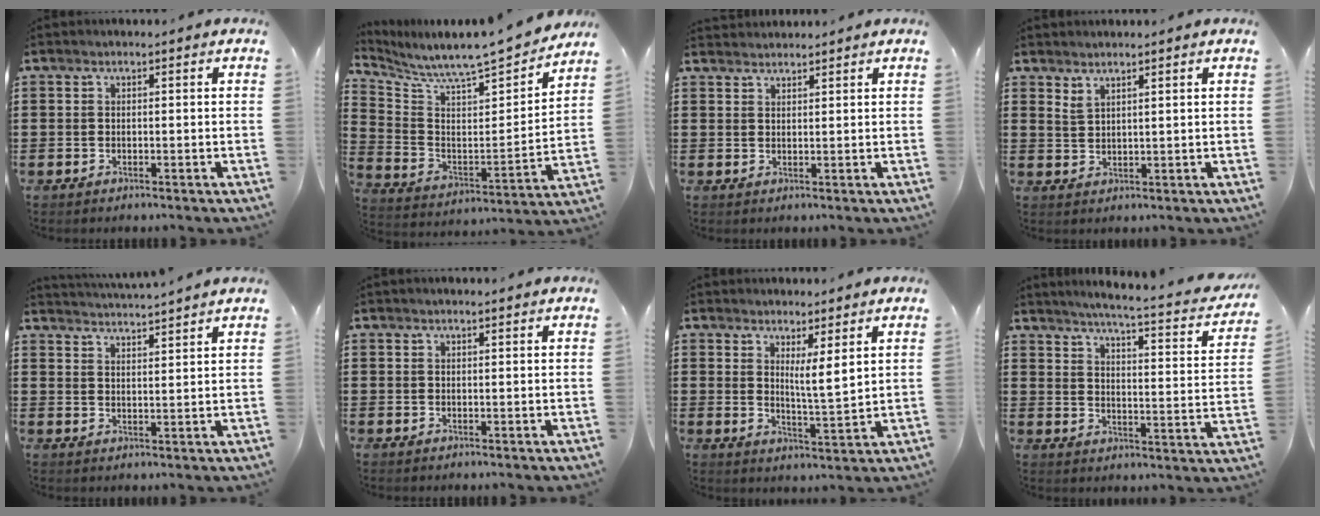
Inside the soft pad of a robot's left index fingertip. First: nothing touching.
{"total": 7.7, "force": [7.5, 0.4, 1.9], "torque": [-0.078, -0.067, 0.122]}
{"total": 1.6, "force": [1.6, 0.1, -0.2], "torque": [-0.001, 0.002, 0.032]}
{"total": 2.0, "force": [1.9, 0.1, 0.6], "torque": [-0.015, 0.001, 0.037]}
{"total": 3.4, "force": [3.3, -0.8, 0.0], "torque": [-0.013, -0.021, 0.058]}
{"total": 0.5, "force": [0.5, 0.0, 0.2], "torque": [-0.006, 0.000, 0.010]}
{"total": 4.7, "force": [3.2, 0.2, 3.4], "torque": [-0.058, -0.023, 0.051]}
{"total": 4.3, "force": [3.6, -0.7, 2.3], "torque": [-0.063, -0.035, 0.051]}